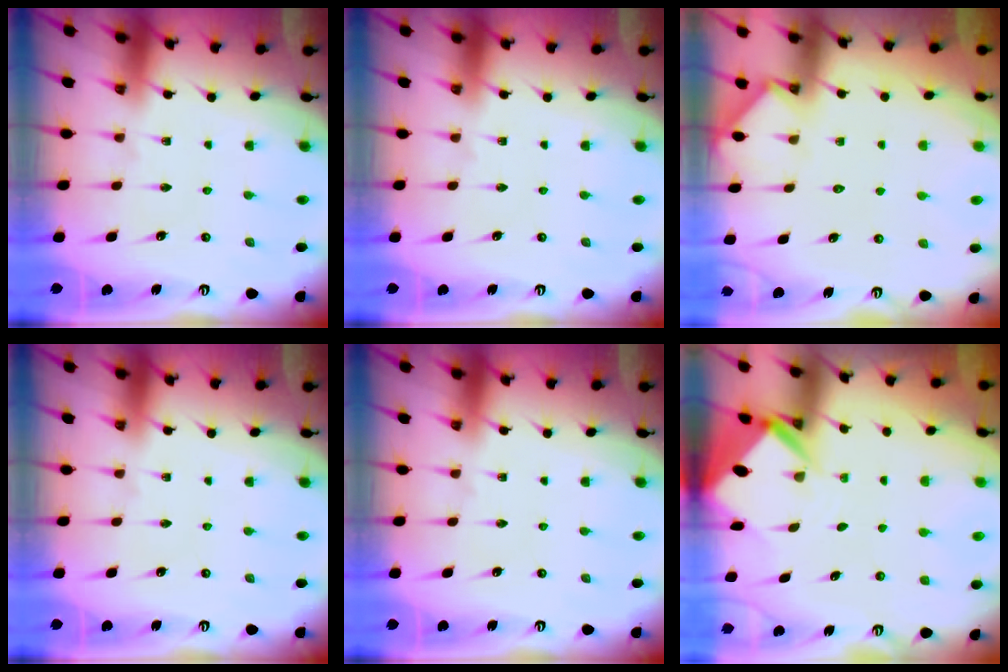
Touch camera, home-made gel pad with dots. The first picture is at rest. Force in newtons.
{"total": 0.0}
{"total": 3.1, "press": 3.1, "slide": 0.4}
{"total": 0.0}
{"total": 0.0}
{"total": 3.4, "press": 3.4, "slide": 0.2}